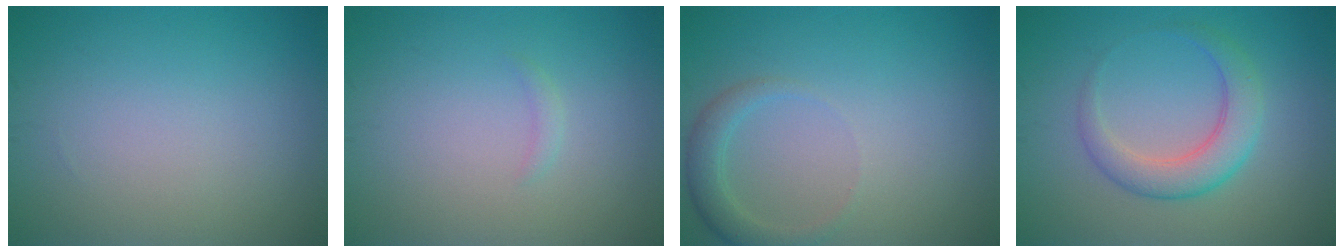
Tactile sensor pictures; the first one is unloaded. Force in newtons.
{"total": 0.6, "press": 0.6, "slide": 0.1}
{"total": 2.2, "press": 2.2, "slide": 0.2}
{"total": 3.8, "press": 3.8, "slide": 0.2}